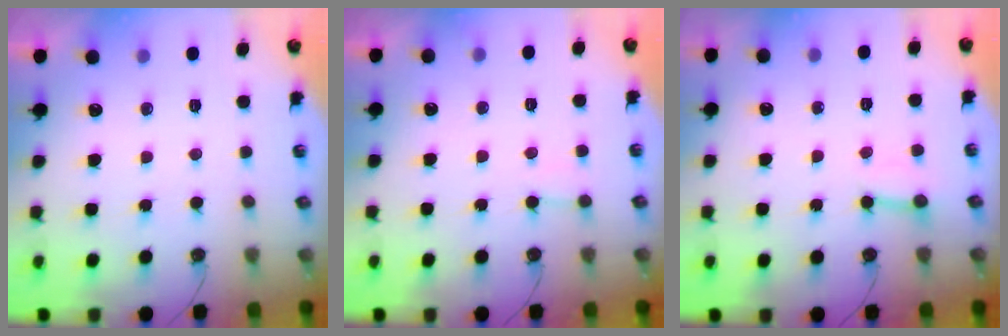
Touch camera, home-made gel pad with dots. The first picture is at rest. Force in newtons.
{"total": 5.9, "press": 5.9, "slide": 0.4}
{"total": 2.5, "press": 2.5, "slide": 0.2}